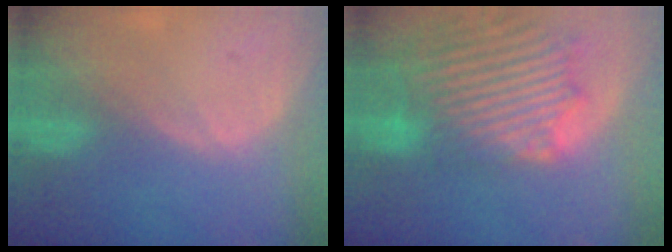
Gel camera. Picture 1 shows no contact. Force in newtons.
{"total": 14.4, "press": 12.2, "slide": 7.6}